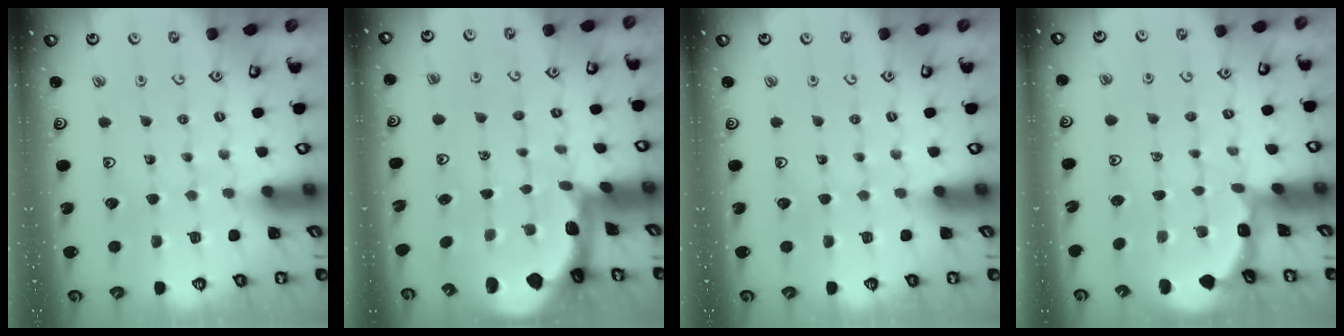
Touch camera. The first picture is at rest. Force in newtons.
{"total": 1.5, "press": 1.5, "slide": 0.4}
{"total": 0.0}
{"total": 2.1, "press": 2.1, "slide": 0.2}